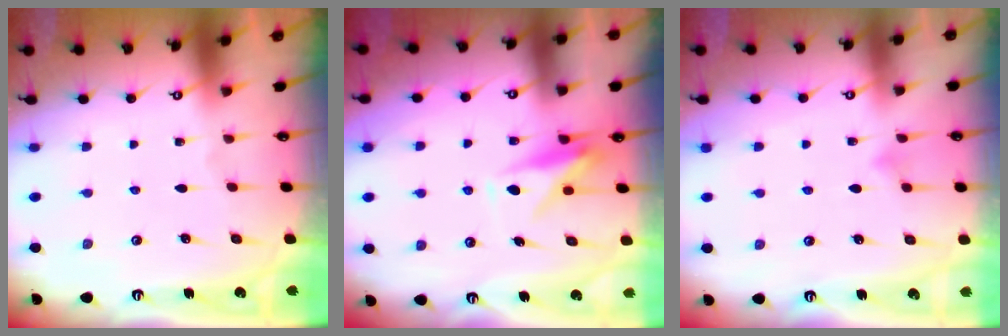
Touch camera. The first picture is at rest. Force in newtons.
{"total": 9.2, "press": 9.2, "slide": 0.1}
{"total": 6.0, "press": 5.9, "slide": 0.4}